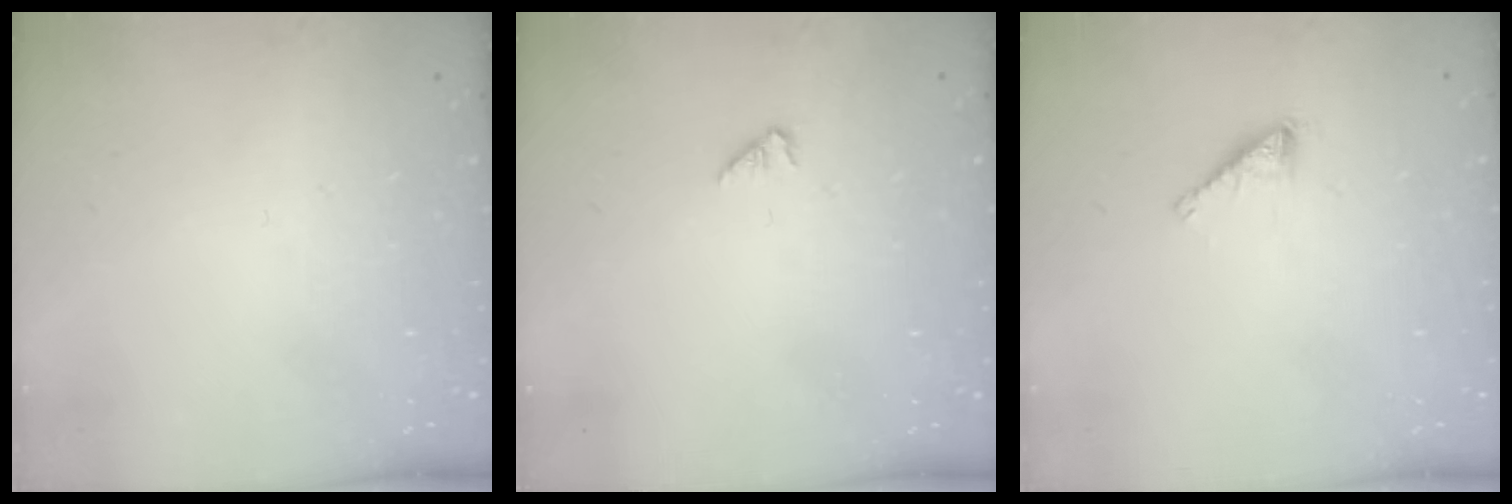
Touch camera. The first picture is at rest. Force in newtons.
{"total": 0.0}
{"total": 1.7, "press": 1.7, "slide": 0.2}